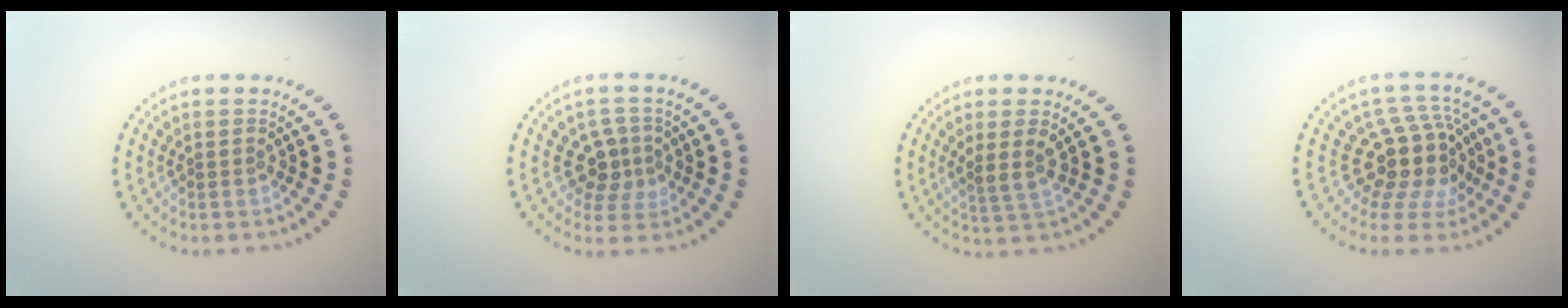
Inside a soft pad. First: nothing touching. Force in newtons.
{"total": 2.9, "press": 2.5, "slide": 1.4}
{"total": 2.0, "press": 1.6, "slide": 1.2}
{"total": 4.8, "press": 3.6, "slide": 3.3}